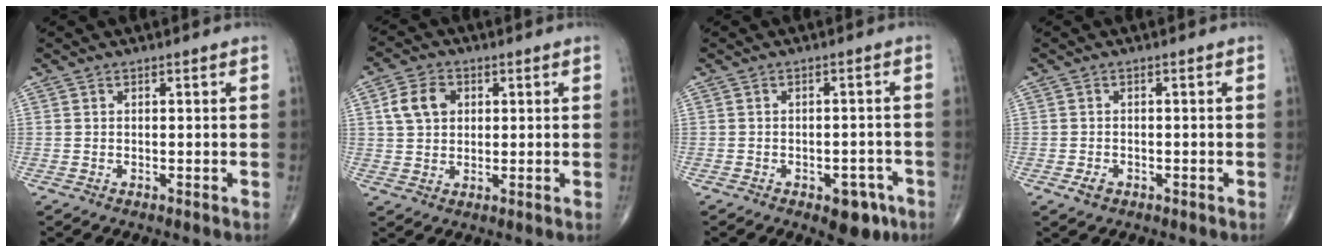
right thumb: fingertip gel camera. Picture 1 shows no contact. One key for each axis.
{"total": 6.6, "fx": 1.8, "fy": 5.0, "fz": 3.9, "tx": -0.061, "ty": 0.004, "tz": 0.029}
{"total": 6.1, "fx": -3.4, "fy": 3.3, "fz": 3.9, "tx": -0.025, "ty": 0.022, "tz": -0.040}
{"total": 1.9, "fx": -1.0, "fy": 1.3, "fz": 1.0, "tx": -0.015, "ty": 0.002, "tz": -0.015}